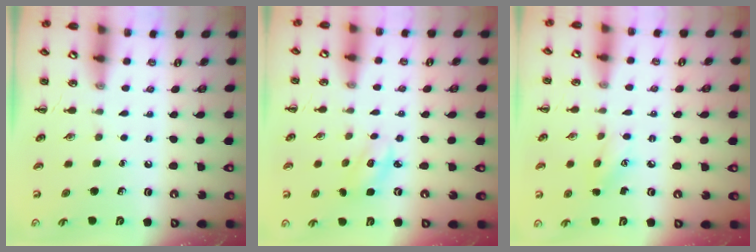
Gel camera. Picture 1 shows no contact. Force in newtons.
{"total": 2.7, "press": 2.7, "slide": 0.4}
{"total": 6.2, "press": 6.0, "slide": 1.3}